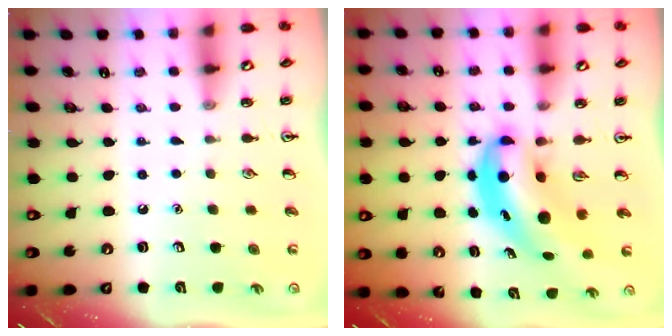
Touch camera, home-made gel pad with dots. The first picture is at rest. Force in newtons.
{"total": 7.0, "press": 6.8, "slide": 1.7}